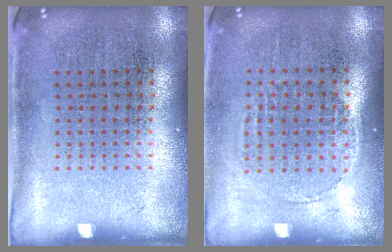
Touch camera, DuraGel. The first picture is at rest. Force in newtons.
{"total": 1.3, "press": 1.1, "slide": 0.6}